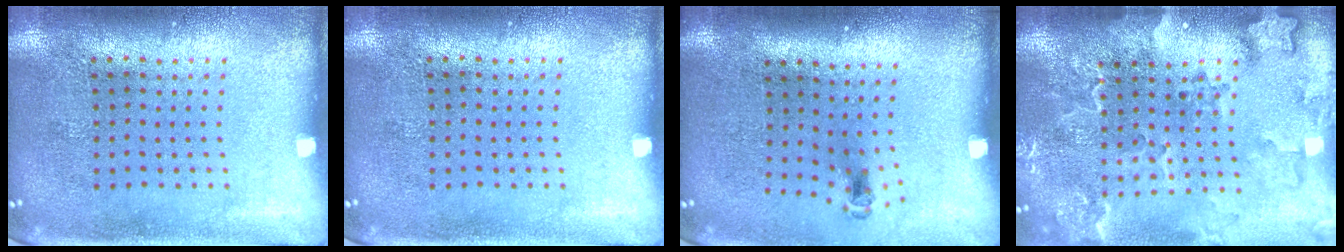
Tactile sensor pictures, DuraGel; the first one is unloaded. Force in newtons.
{"total": 0.0}
{"total": 0.6, "press": 0.3, "slide": 0.5}
{"total": 2.7, "press": 2.4, "slide": 1.2}